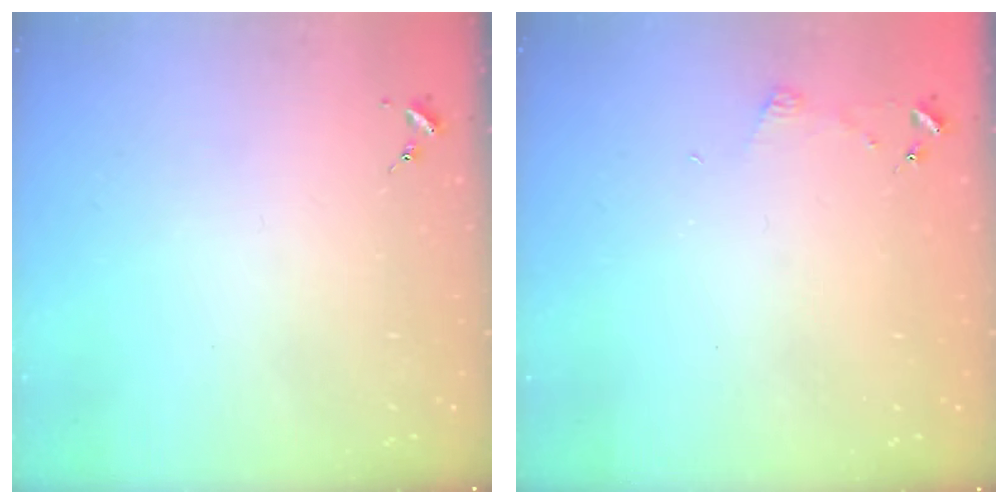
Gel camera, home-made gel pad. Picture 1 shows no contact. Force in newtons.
{"total": 3.6, "press": 3.6, "slide": 0.4}